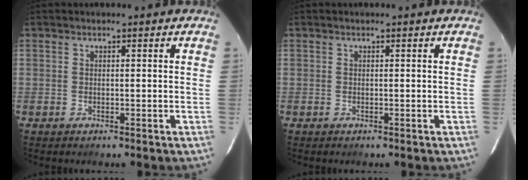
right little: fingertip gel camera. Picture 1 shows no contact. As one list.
[{"total": 0.0}]